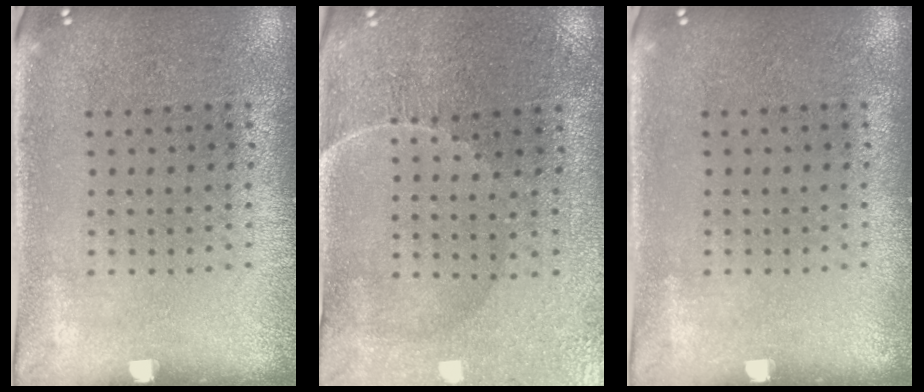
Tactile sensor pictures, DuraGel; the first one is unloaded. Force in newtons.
{"total": 0.9, "press": 0.8, "slide": 0.3}
{"total": 0.0}